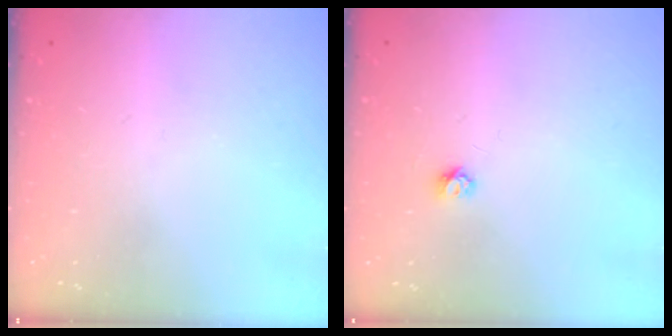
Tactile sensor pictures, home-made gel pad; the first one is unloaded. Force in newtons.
{"total": 3.4, "press": 3.4, "slide": 0.4}